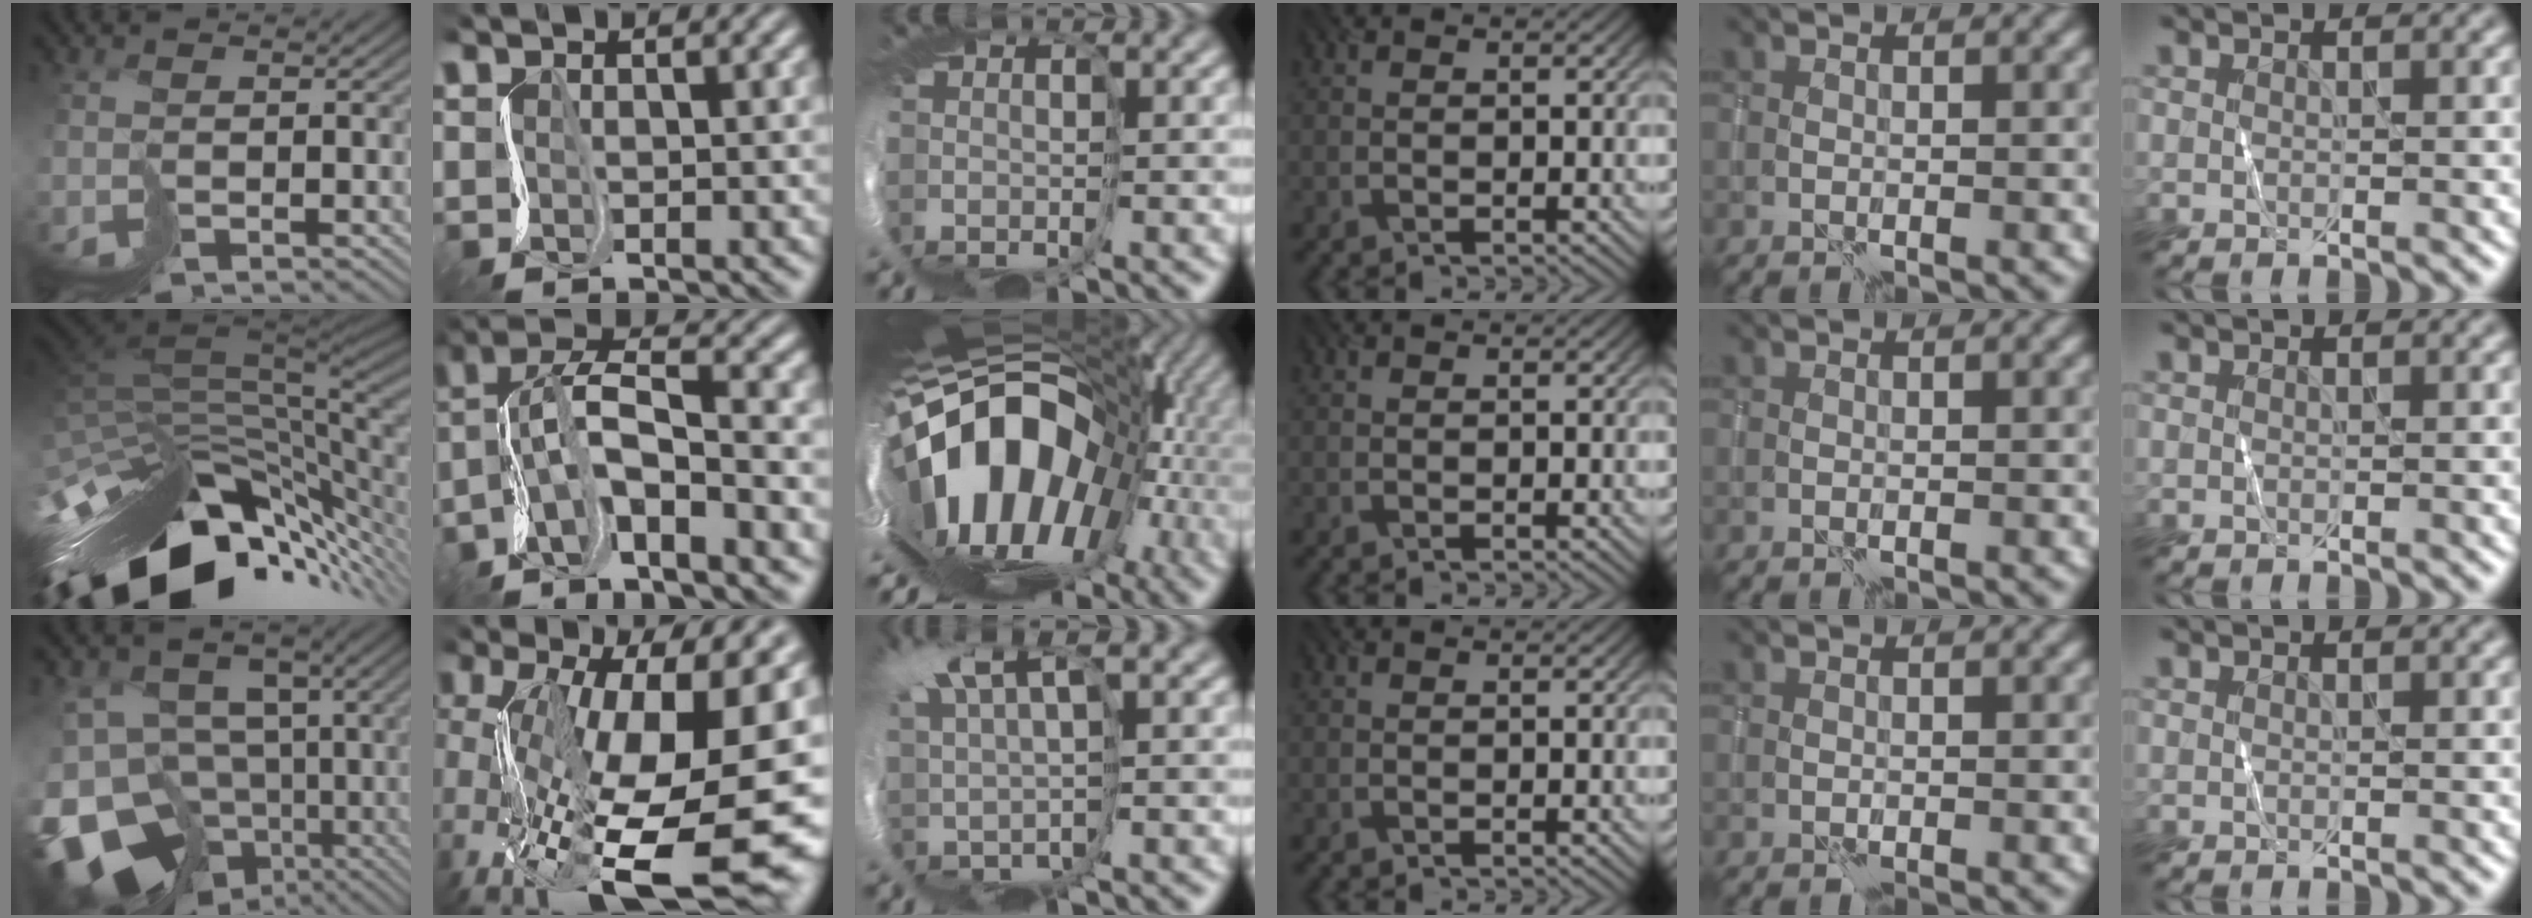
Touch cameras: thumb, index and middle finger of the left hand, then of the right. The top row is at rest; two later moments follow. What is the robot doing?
{"motion": "cut", "object": "tissue"}